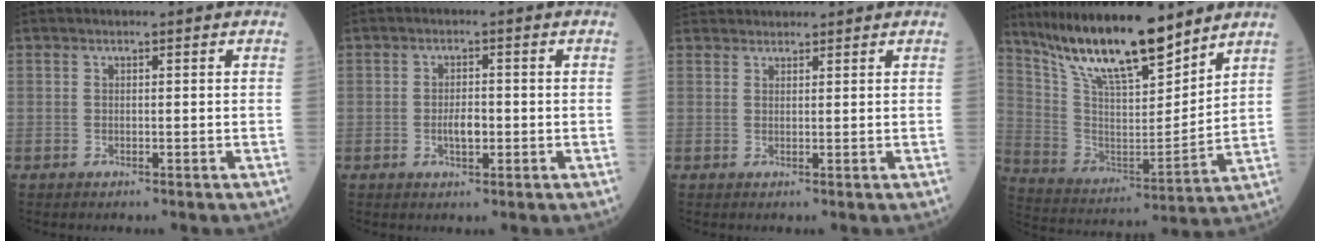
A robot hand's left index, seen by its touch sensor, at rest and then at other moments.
{"total": 2.8, "force": [-0.6, 1.1, 2.5], "torque": [-0.049, 0.002, -0.009]}
{"total": 3.1, "force": [2.9, 0.7, 0.4], "torque": [-0.003, 0.030, 0.047]}
{"total": 18.2, "force": [14.5, 3.4, 10.5], "torque": [-0.189, -0.004, 0.269]}